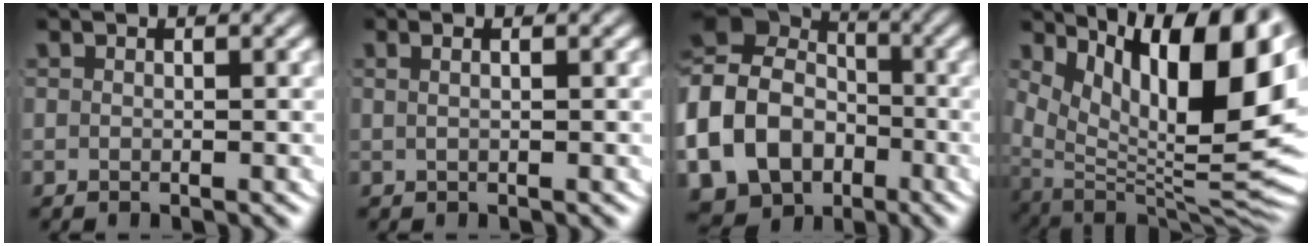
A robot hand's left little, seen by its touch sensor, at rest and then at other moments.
{"total": 0.9, "force": [0.1, -0.2, 0.9], "torque": [-0.013, 0.000, 0.005]}
{"total": 13.7, "force": [-2.2, 11.7, 6.7], "torque": [-0.168, -0.047, -0.031]}
{"total": 16.3, "force": [2.1, 9.7, 13.0], "torque": [-0.191, -0.040, 0.051]}